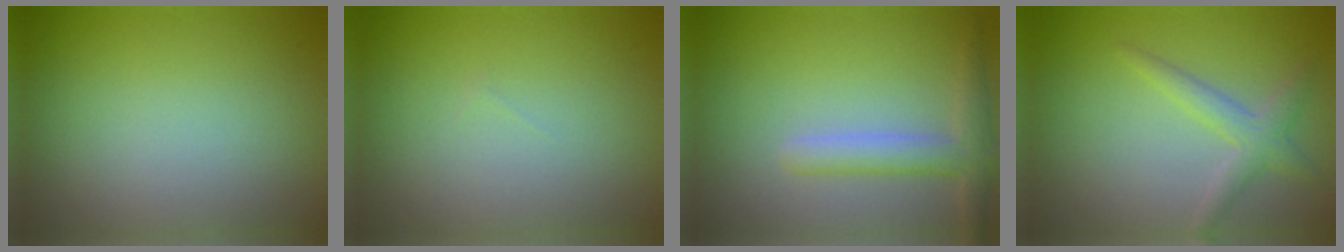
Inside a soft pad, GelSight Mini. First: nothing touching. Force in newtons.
{"total": 0.0}
{"total": 3.0, "press": 3.0, "slide": 0.2}
{"total": 2.4, "press": 2.4, "slide": 0.2}